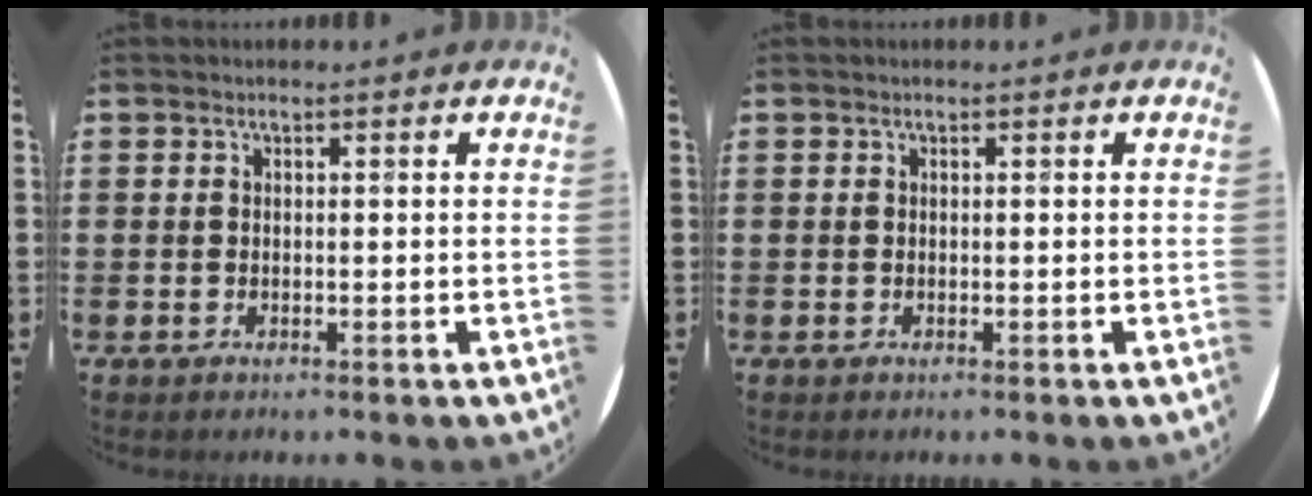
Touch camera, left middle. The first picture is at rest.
{"total": 0.0}